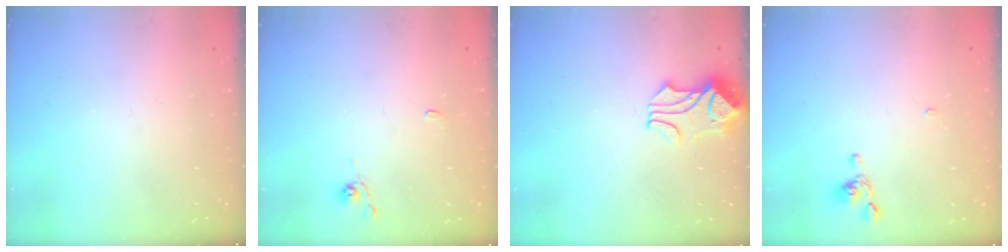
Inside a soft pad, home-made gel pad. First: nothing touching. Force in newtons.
{"total": 2.6, "press": 2.6, "slide": 0.3}
{"total": 1.7, "press": 1.3, "slide": 1.1}
{"total": 2.0, "press": 2.0, "slide": 0.3}